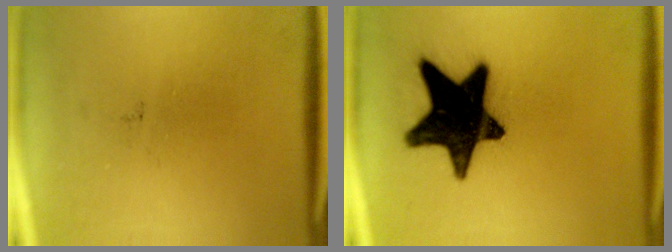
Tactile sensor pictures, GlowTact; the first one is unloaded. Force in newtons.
{"total": 19.3}